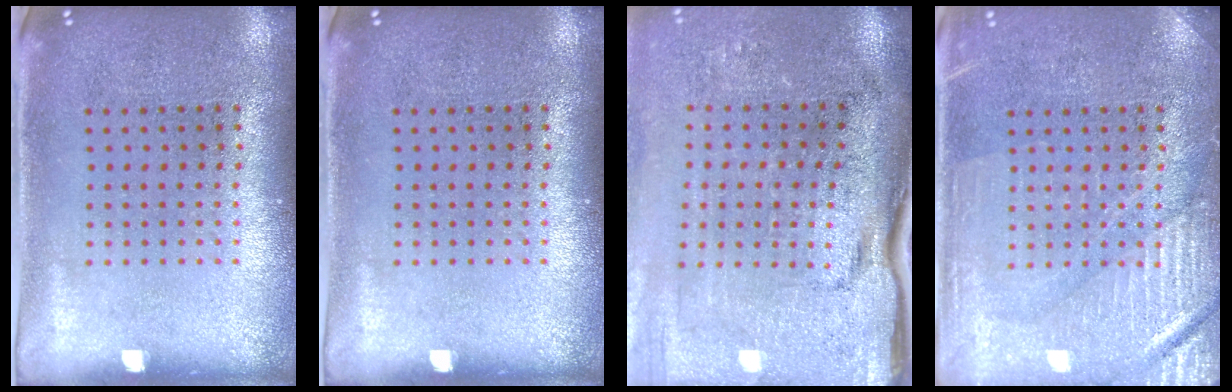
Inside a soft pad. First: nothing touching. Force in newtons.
{"total": 0.0}
{"total": 4.5, "press": 3.7, "slide": 2.5}
{"total": 4.1, "press": 4.1, "slide": 0.7}